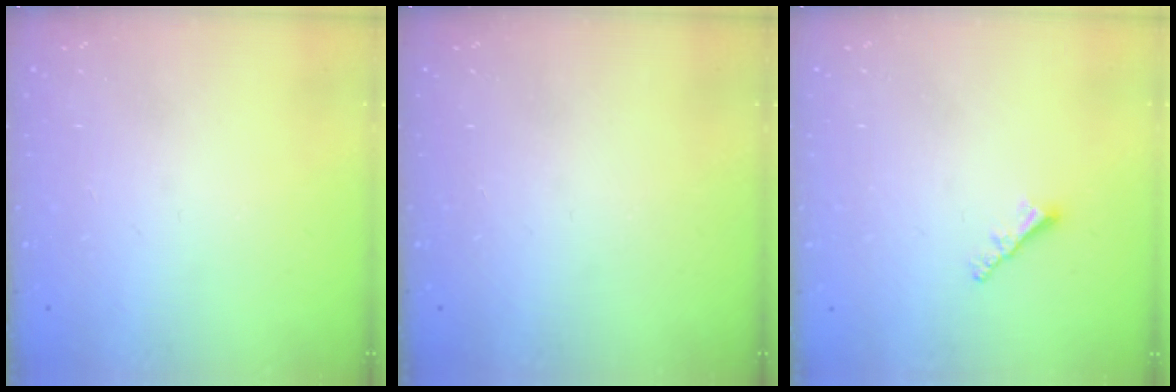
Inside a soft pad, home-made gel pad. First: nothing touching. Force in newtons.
{"total": 0.0}
{"total": 1.9, "press": 1.9, "slide": 0.5}